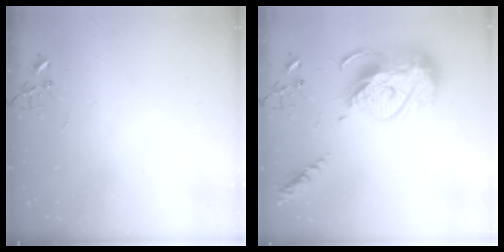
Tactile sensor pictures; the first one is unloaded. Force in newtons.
{"total": 18.8, "press": 18.7, "slide": 1.6}